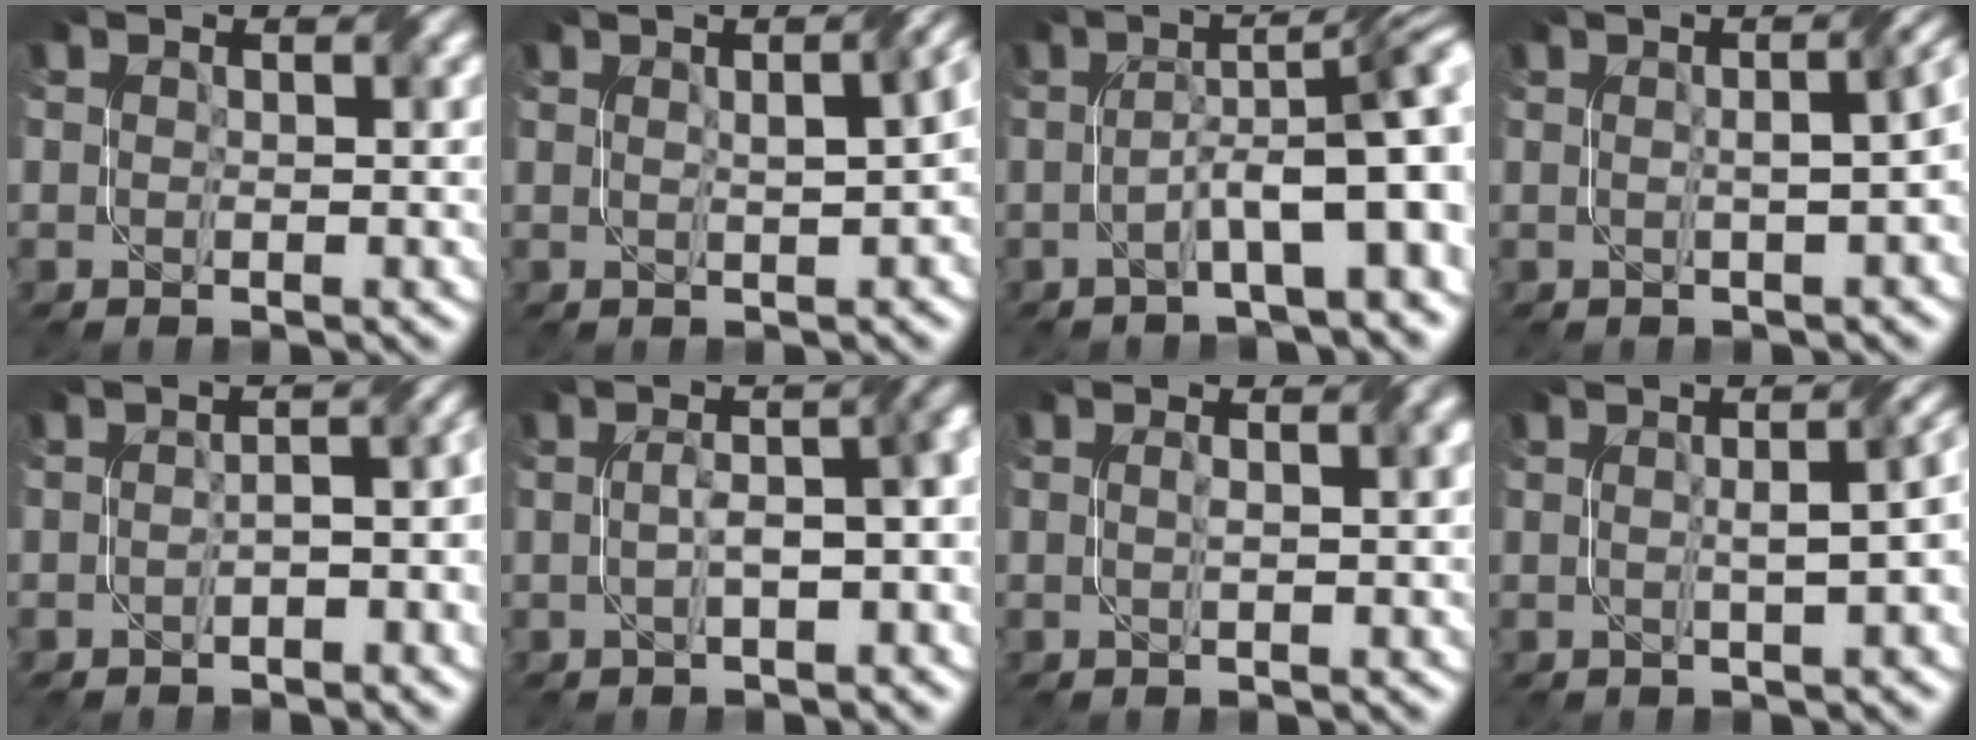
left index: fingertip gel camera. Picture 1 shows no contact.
{"total": 5.6, "force": [0.7, 2.0, 5.2], "torque": [-0.046, 0.016, 0.014]}
{"total": 9.2, "force": [-1.3, 2.2, 8.8], "torque": [-0.133, 0.020, -0.025]}
{"total": 6.6, "force": [0.3, 3.0, 5.9], "torque": [-0.033, 0.021, -0.001]}
{"total": 4.3, "force": [-1.5, 1.7, 3.6], "torque": [-0.039, 0.002, -0.020]}
{"total": 6.9, "force": [-0.6, 2.7, 6.3], "torque": [-0.080, 0.013, -0.008]}
{"total": 1.8, "force": [0.2, 0.3, 1.7], "torque": [-0.027, 0.007, 0.003]}
{"total": 6.1, "force": [0.3, 2.3, 5.7], "torque": [-0.036, 0.019, -0.001]}